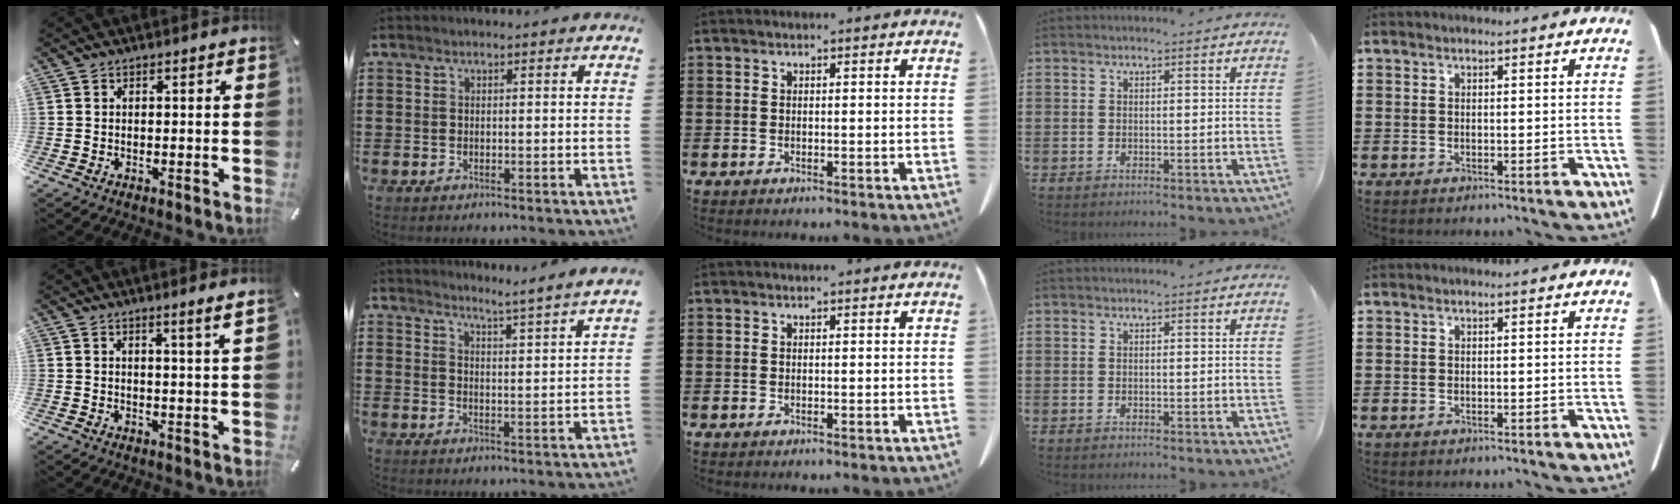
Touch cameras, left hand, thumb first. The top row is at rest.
{"thumb": {"total": 3.3, "force": [2.1, -0.4, 2.5], "torque": [-0.050, -0.007, 0.036]}, "index": {"total": 3.7, "force": [3.4, -1.3, 0.4], "torque": [-0.020, -0.027, 0.058]}}